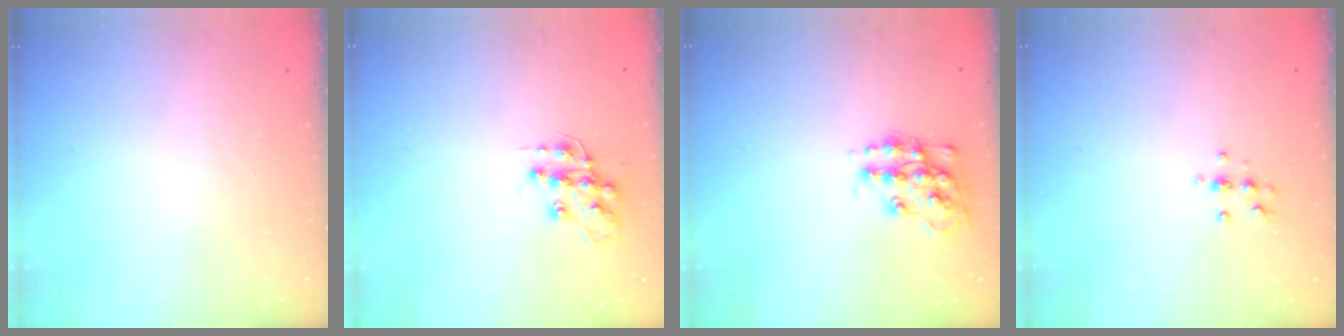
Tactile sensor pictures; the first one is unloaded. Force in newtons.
{"total": 12.7, "press": 12.6, "slide": 0.9}
{"total": 13.7, "press": 13.7, "slide": 0.6}
{"total": 4.9, "press": 4.8, "slide": 1.2}